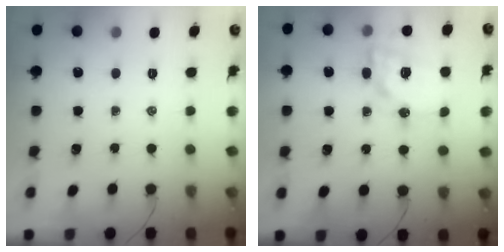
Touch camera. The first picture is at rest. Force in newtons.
{"total": 16.5, "press": 16.1, "slide": 3.5}